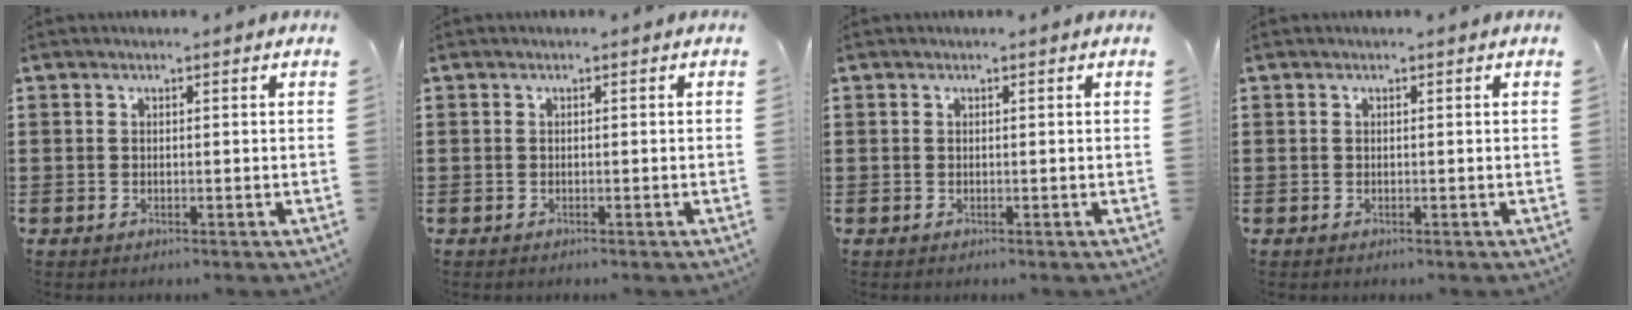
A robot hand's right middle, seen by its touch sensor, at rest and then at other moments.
{"total": 0.0}
{"total": 0.0}
{"total": 0.0}